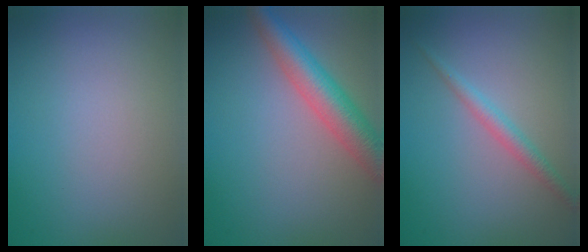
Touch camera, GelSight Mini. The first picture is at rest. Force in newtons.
{"total": 5.3, "press": 5.3, "slide": 0.2}
{"total": 1.8, "press": 1.8, "slide": 0.0}